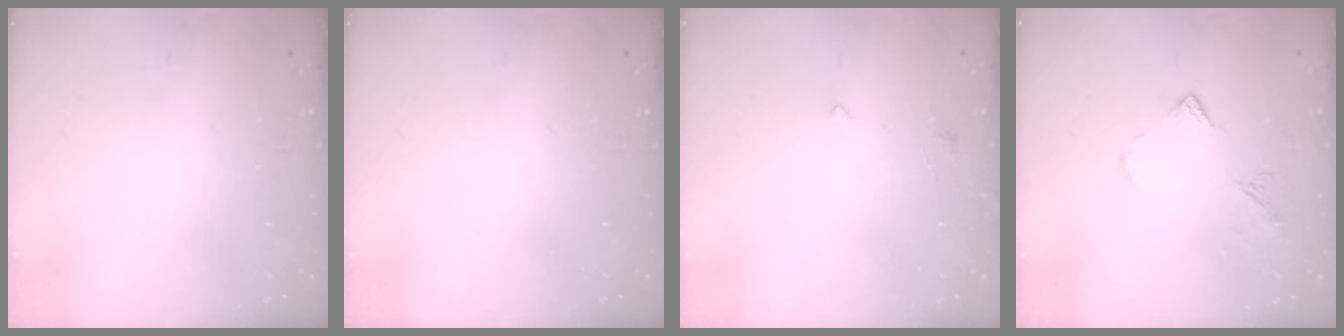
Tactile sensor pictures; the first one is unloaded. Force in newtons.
{"total": 0.0}
{"total": 0.9, "press": 0.8, "slide": 0.4}
{"total": 6.8, "press": 6.8, "slide": 0.6}